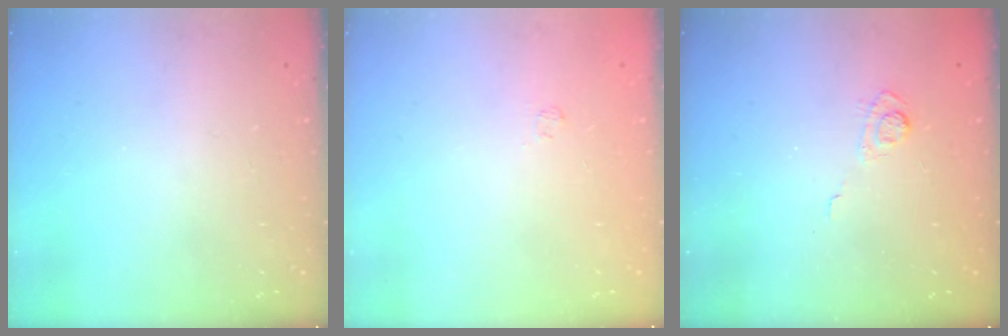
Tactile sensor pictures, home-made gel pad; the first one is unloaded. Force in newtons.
{"total": 1.7, "press": 1.2, "slide": 1.1}
{"total": 3.8, "press": 3.5, "slide": 1.6}